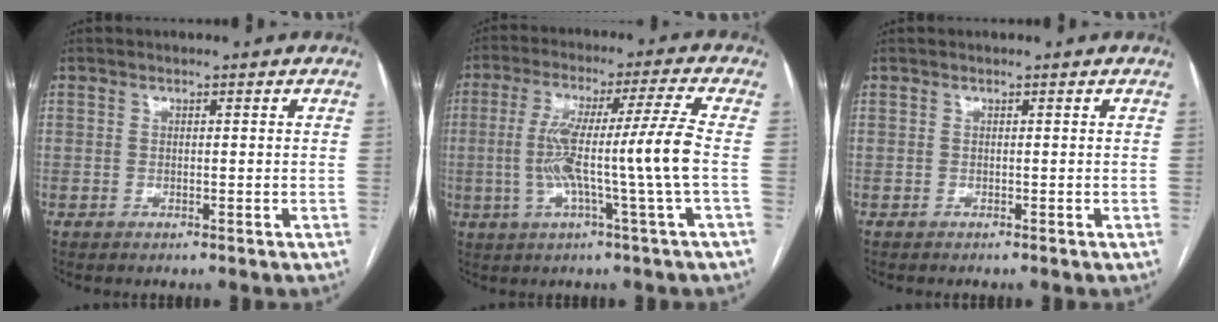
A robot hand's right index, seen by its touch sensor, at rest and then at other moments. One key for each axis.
{"total": 11.9, "fx": -1.6, "fy": -2.0, "fz": 11.7, "tx": -0.218, "ty": 0.008, "tz": -0.027}
{"total": 0.0}